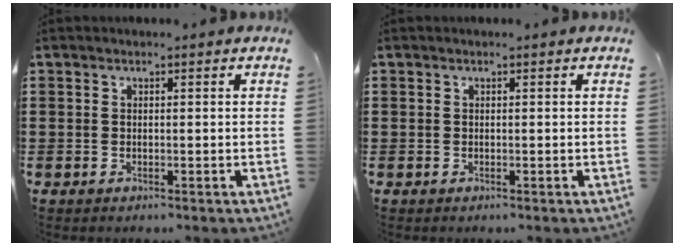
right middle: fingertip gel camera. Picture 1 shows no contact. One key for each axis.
{"total": 0.0}